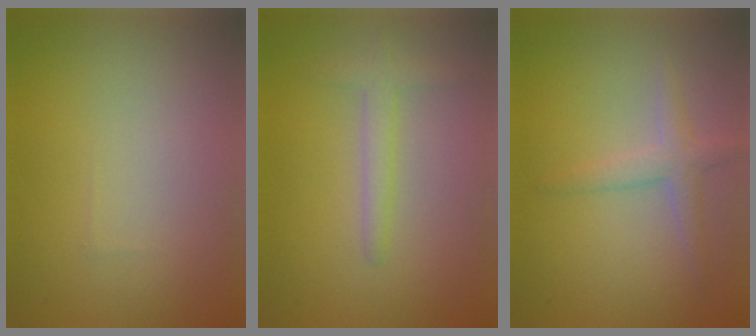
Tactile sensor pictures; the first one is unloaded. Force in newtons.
{"total": 2.1, "press": 2.1, "slide": 0.2}
{"total": 2.2, "press": 2.2, "slide": 0.1}